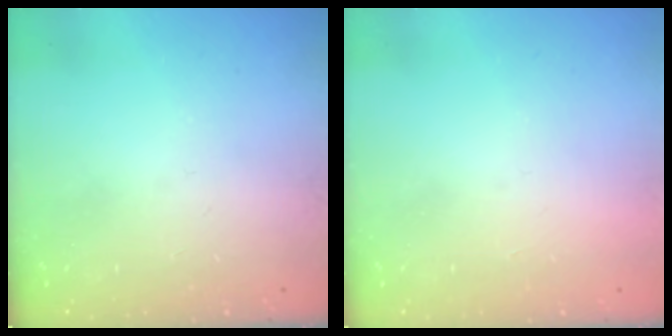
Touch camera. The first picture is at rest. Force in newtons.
{"total": 1.5, "press": 1.5, "slide": 0.1}